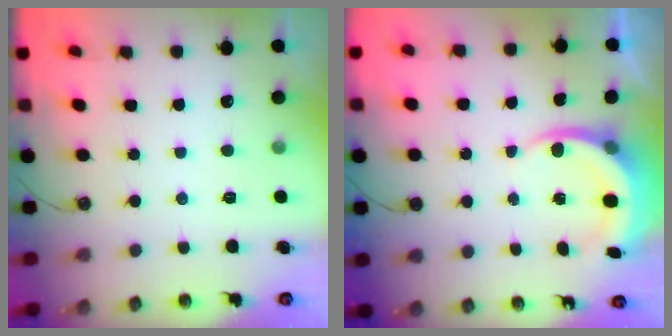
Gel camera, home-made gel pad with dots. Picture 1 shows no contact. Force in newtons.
{"total": 6.0, "press": 6.0, "slide": 0.7}